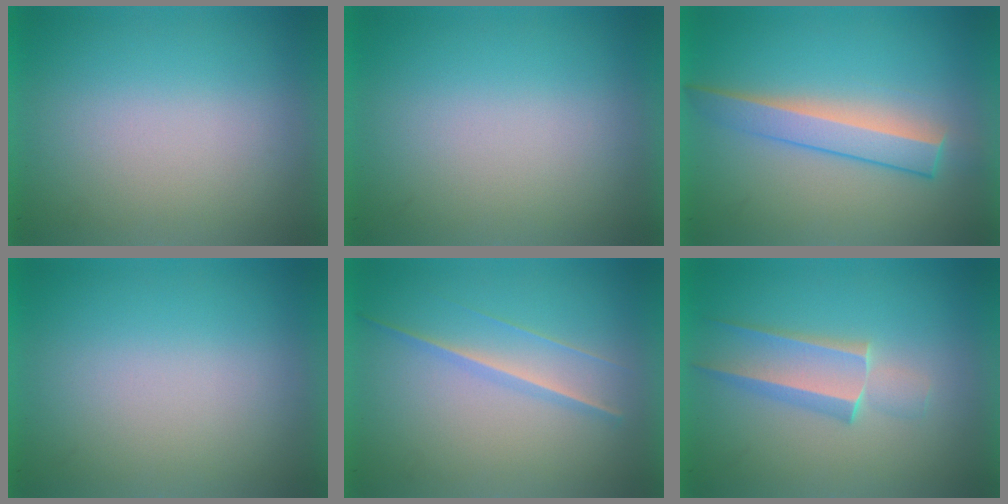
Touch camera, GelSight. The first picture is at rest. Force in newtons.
{"total": 0.0}
{"total": 3.2}
{"total": 0.0}
{"total": 1.3}
{"total": 2.2}